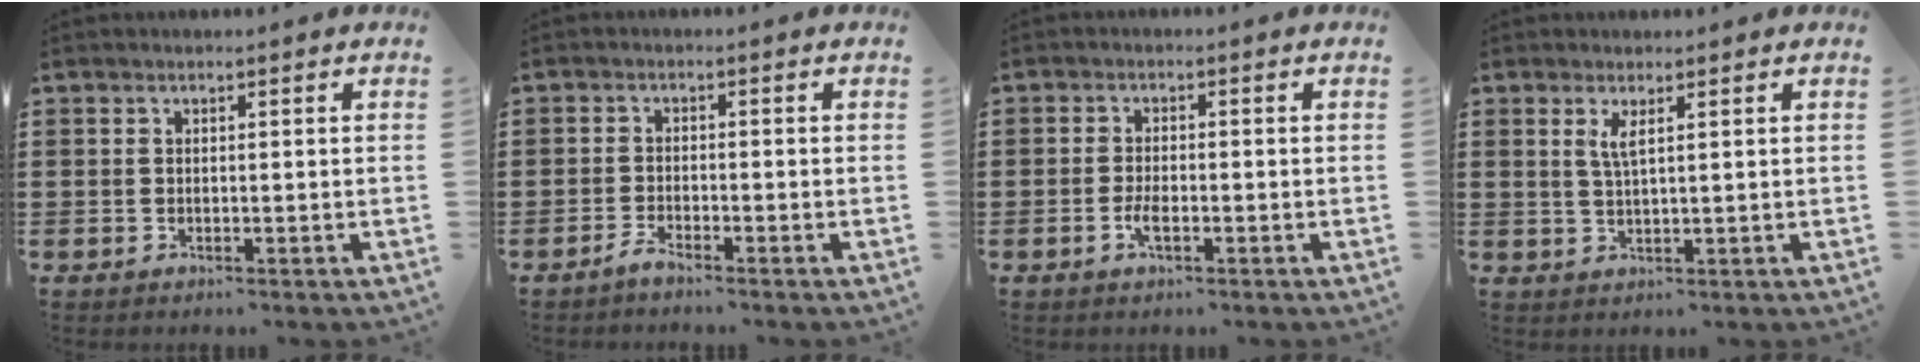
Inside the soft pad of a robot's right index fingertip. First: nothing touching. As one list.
[{"total": 1.6, "force": [-1.6, 0.0, 0.5], "torque": [-0.011, 0.000, -0.029]}, {"total": 2.7, "force": [-1.1, 0.9, 2.4], "torque": [-0.050, -0.003, -0.021]}, {"total": 2.4, "force": [1.1, 0.4, 2.1], "torque": [-0.045, 0.001, 0.019]}]